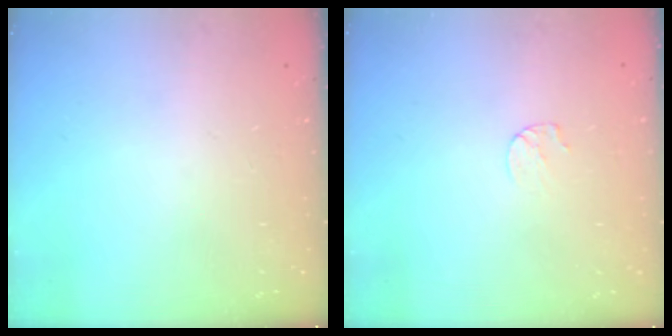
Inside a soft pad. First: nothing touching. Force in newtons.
{"total": 4.6, "press": 4.6, "slide": 0.5}